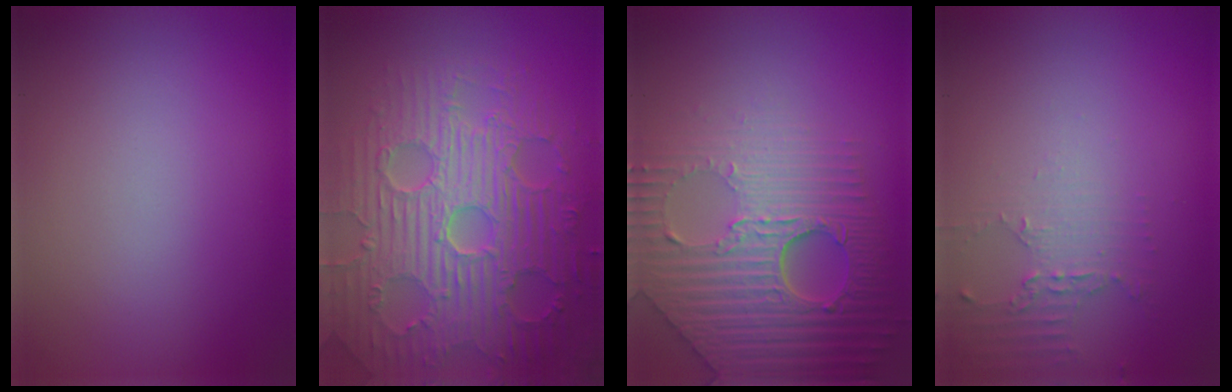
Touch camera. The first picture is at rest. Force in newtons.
{"total": 9.5, "press": 6.8, "slide": 6.6}
{"total": 9.1, "press": 6.1, "slide": 6.7}
{"total": 2.1, "press": 1.5, "slide": 1.4}